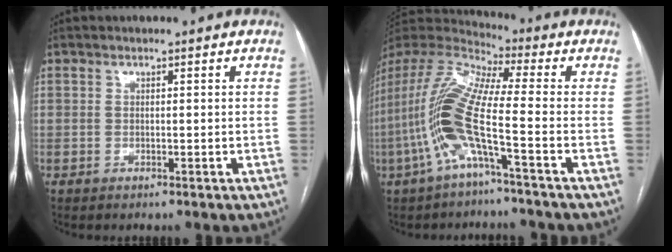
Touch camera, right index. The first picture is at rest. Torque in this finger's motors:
{"motor_torque": [2.14, 0.00, 1.05, 0.21]}